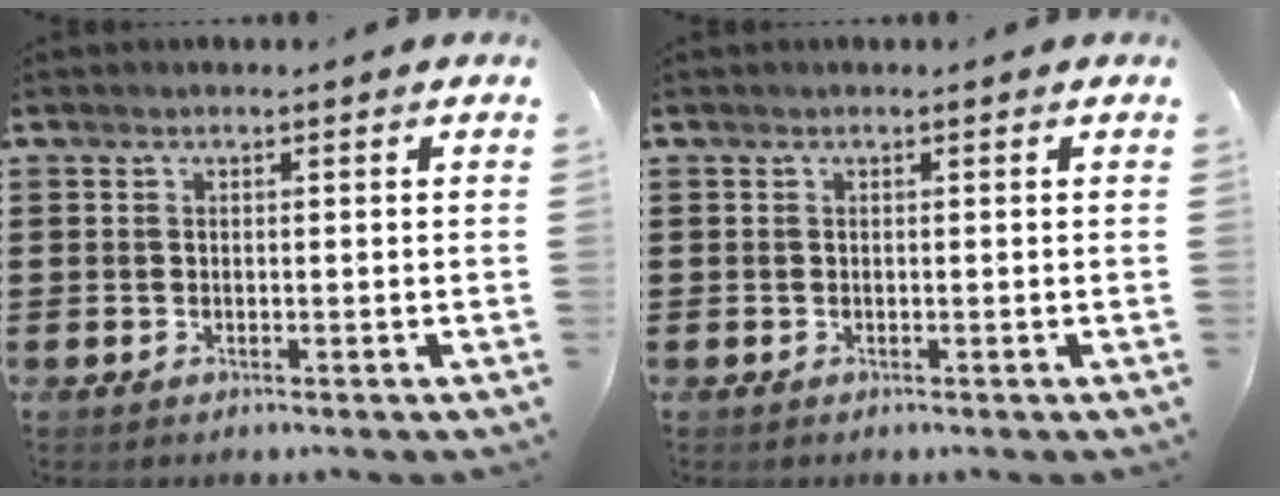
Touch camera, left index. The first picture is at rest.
{"total": 0.0}